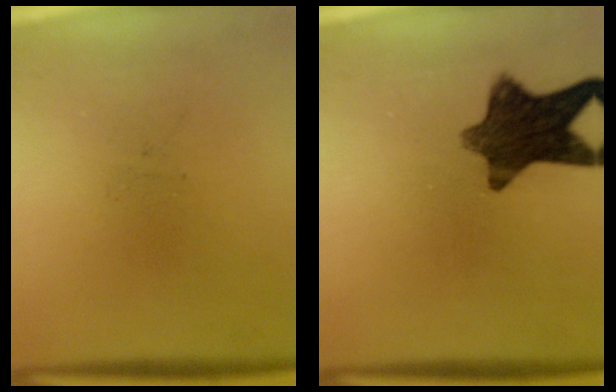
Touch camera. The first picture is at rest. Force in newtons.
{"total": 10.7}